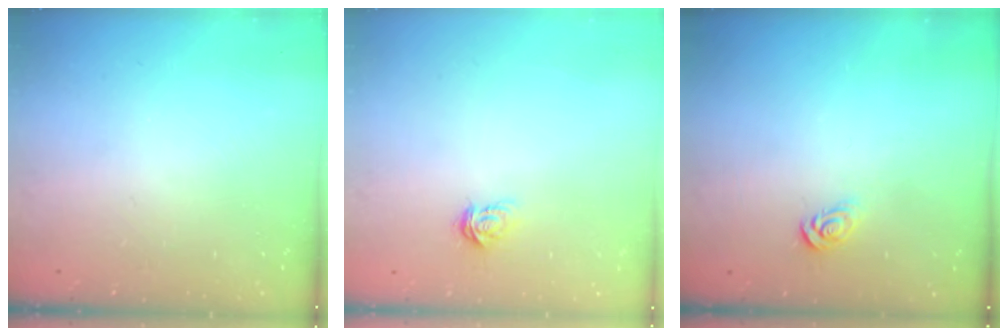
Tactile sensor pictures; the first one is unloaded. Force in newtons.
{"total": 3.5, "press": 3.5, "slide": 0.4}
{"total": 3.7, "press": 3.7, "slide": 0.3}